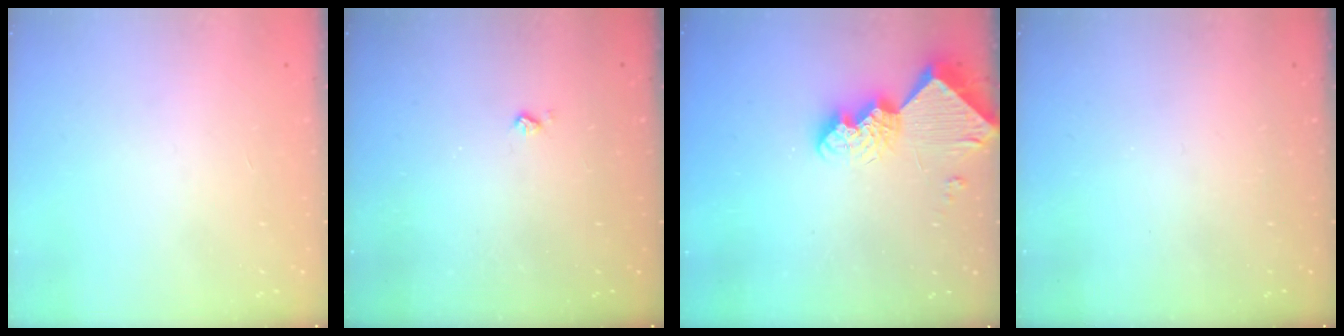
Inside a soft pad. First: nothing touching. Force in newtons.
{"total": 2.2, "press": 2.2, "slide": 0.4}
{"total": 11.8, "press": 11.8, "slide": 1.3}
{"total": 0.0}